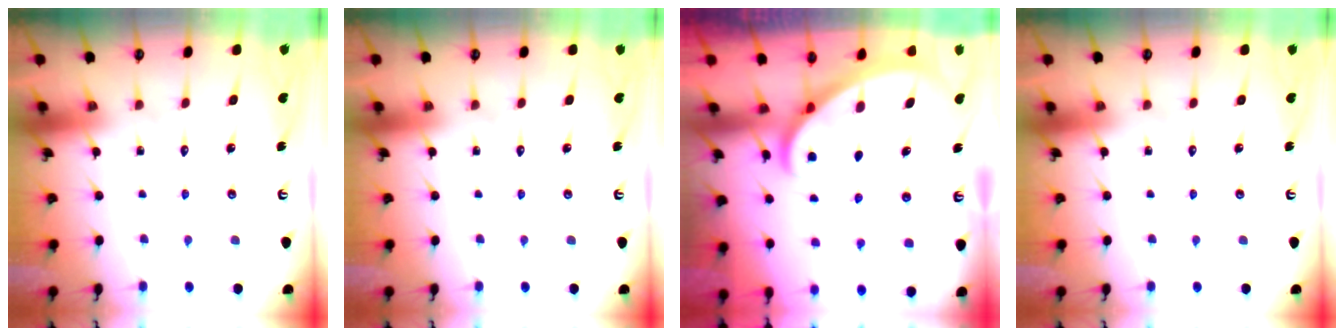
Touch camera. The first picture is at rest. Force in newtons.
{"total": 0.0}
{"total": 2.8, "press": 2.8, "slide": 0.2}
{"total": 0.0}